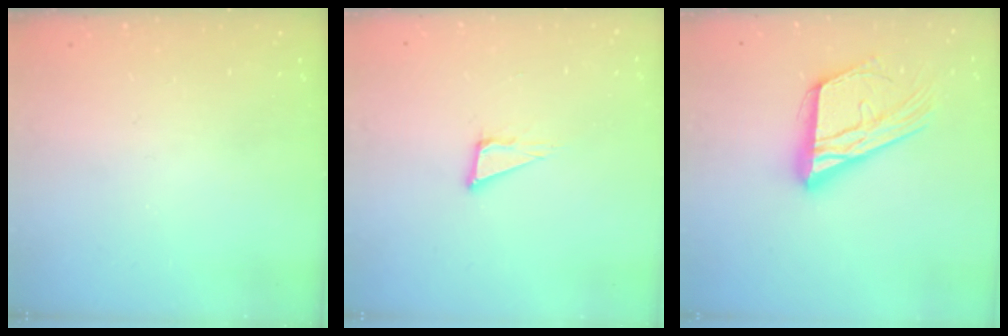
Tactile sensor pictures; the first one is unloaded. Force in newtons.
{"total": 5.9, "press": 5.8, "slide": 1.3}
{"total": 18.7, "press": 18.6, "slide": 1.8}